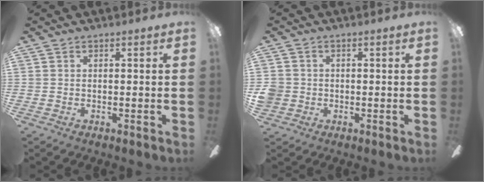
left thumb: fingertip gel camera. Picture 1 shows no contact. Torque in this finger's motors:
{"motor_torque": [-0.01, 0.02, 0.01, -0.04, 0.00]}